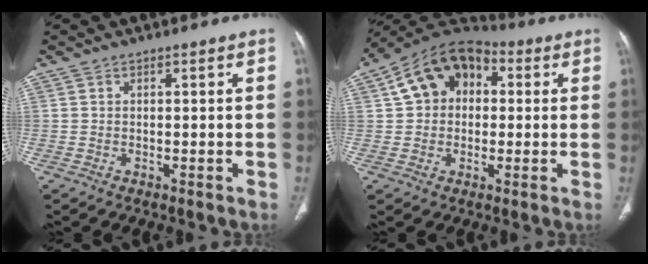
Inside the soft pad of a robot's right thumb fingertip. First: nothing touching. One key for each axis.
{"total": 12.8, "fx": 2.6, "fy": 9.4, "fz": 8.2, "tx": -0.114, "ty": 0.032, "tz": 0.031}